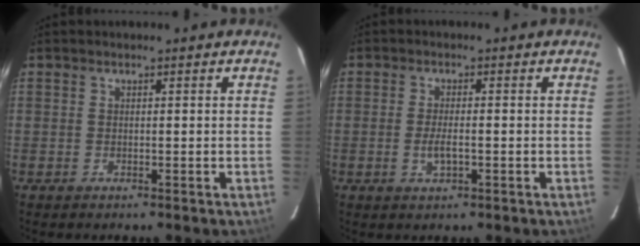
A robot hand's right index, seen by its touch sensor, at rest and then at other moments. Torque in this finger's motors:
{"motor_torque": [-0.14, -0.11, 0.07, 0.00]}